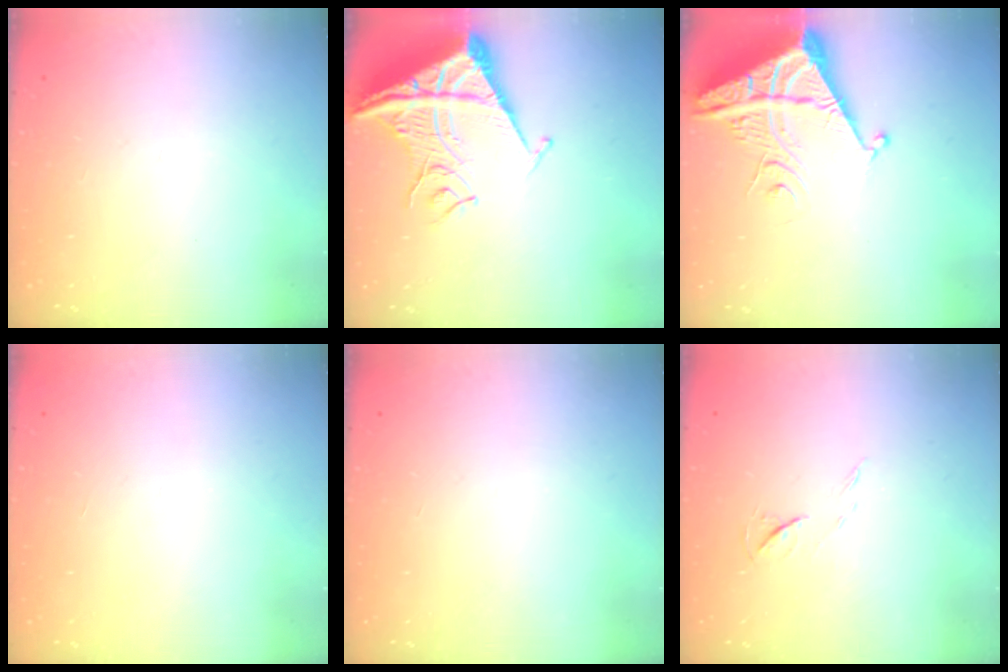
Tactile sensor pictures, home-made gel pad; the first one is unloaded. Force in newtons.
{"total": 16.6, "press": 16.4, "slide": 2.0}
{"total": 8.5, "press": 8.4, "slide": 0.9}
{"total": 1.6, "press": 1.6, "slide": 0.1}
{"total": 0.0}
{"total": 4.6, "press": 4.6, "slide": 0.6}